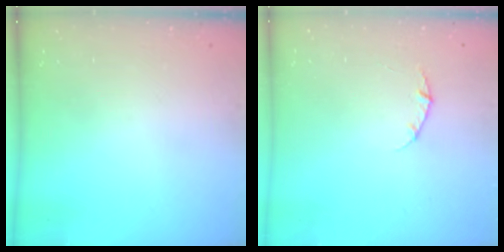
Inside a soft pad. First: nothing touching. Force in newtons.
{"total": 2.8, "press": 2.8, "slide": 0.4}